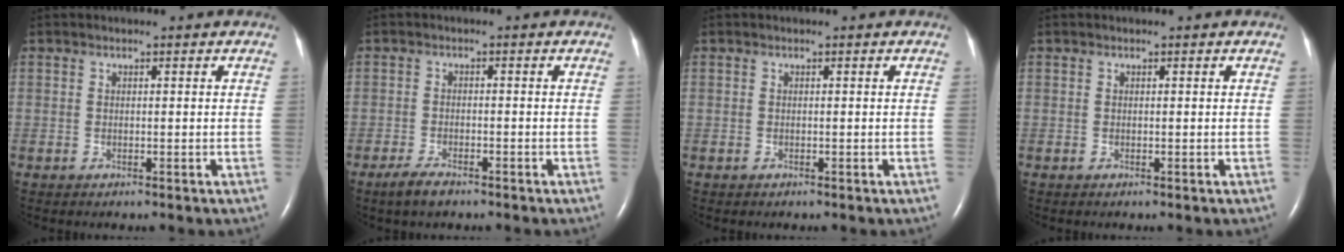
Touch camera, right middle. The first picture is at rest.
{"total": 3.0, "force": [-2.3, 0.8, 1.8], "torque": [-0.048, -0.006, -0.041]}
{"total": 0.0}
{"total": 0.0}